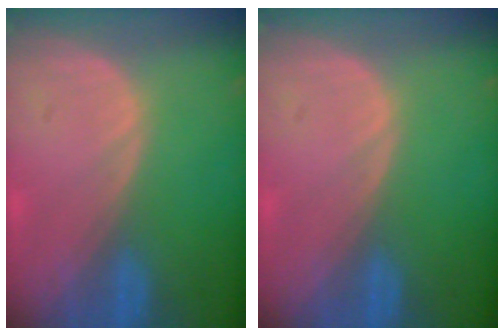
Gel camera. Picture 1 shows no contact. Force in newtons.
{"total": 0.0}